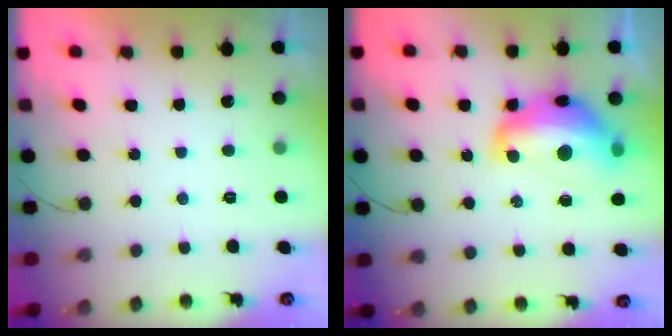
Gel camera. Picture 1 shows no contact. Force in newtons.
{"total": 16.0, "press": 16.0, "slide": 1.2}